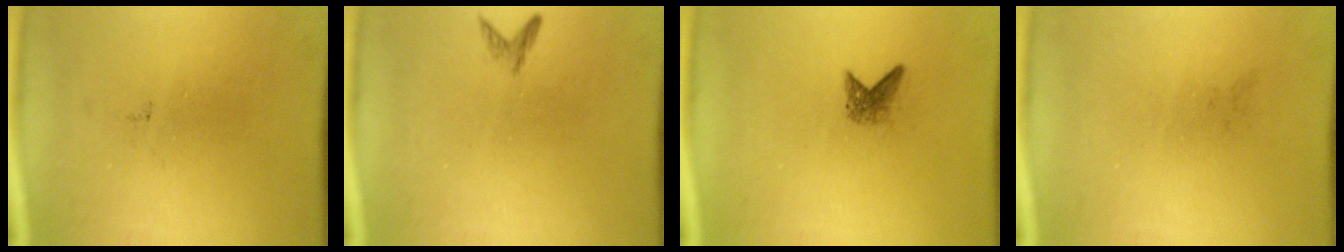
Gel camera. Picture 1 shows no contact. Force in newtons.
{"total": 0.8}
{"total": 1.6}
{"total": 0.0}